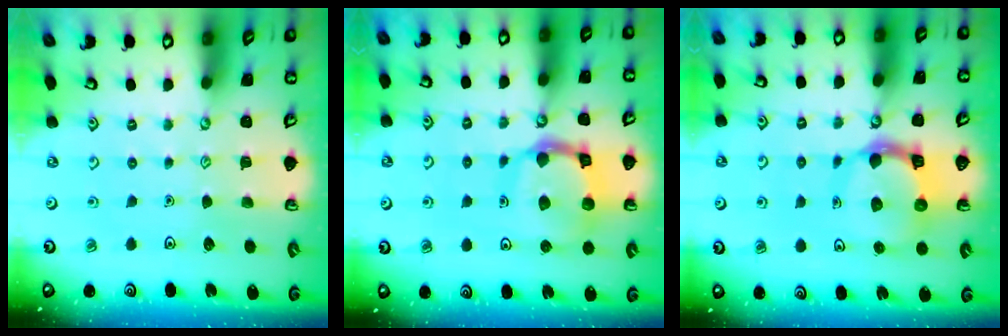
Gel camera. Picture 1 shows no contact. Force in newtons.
{"total": 12.4, "press": 12.3, "slide": 1.4}
{"total": 9.7, "press": 9.6, "slide": 1.4}